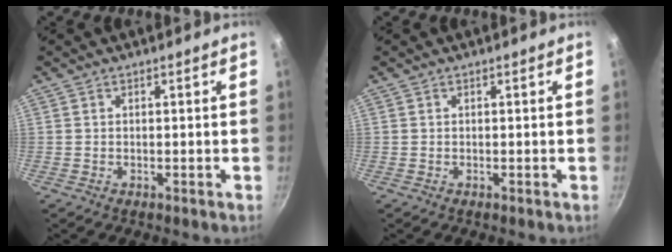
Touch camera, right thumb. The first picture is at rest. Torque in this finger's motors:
{"motor_torque": [-0.01, 0.01, -0.06, -0.05, 0.01]}